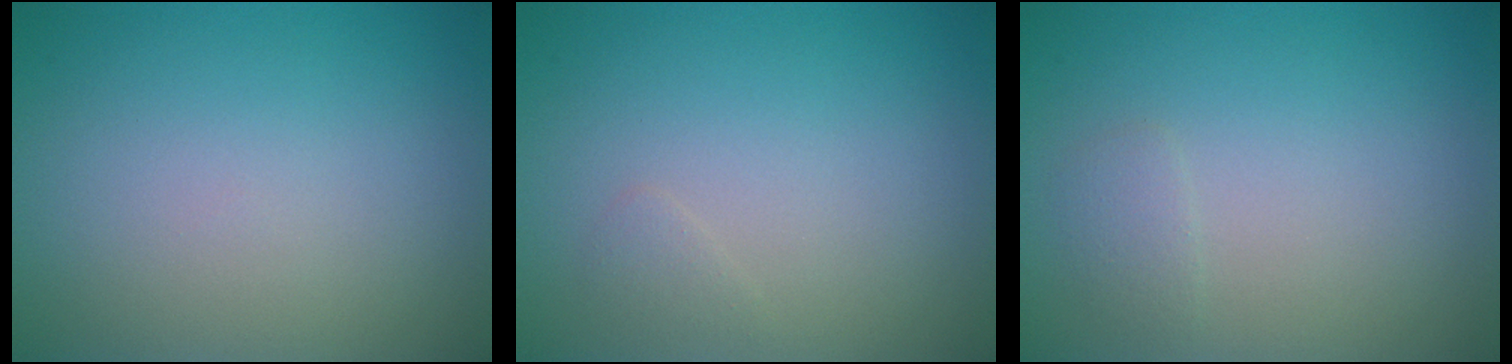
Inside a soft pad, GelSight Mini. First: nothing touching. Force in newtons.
{"total": 0.6, "press": 0.6, "slide": 0.0}
{"total": 0.9, "press": 0.9, "slide": 0.0}